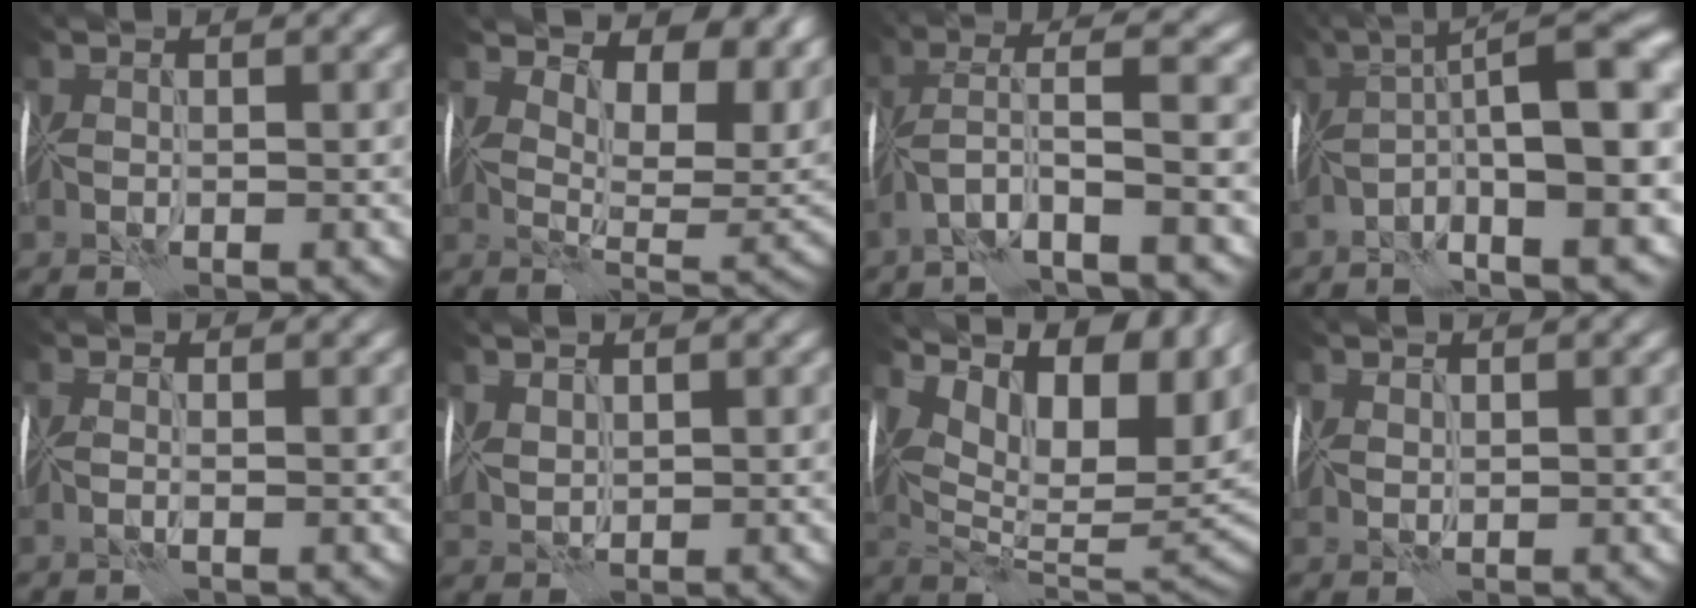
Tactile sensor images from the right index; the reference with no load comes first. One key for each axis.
{"total": 10.4, "fx": 6.1, "fy": 4.8, "fz": 6.9, "tx": -0.103, "ty": -0.003, "tz": 0.107}
{"total": 6.5, "fx": -2.5, "fy": 1.2, "fz": 5.8, "tx": -0.111, "ty": 0.022, "tz": -0.057}
{"total": 12.5, "fx": -2.5, "fy": 3.5, "fz": 11.8, "tx": -0.183, "ty": 0.028, "tz": -0.038}
{"total": 0.0}
{"total": 2.2, "fx": 1.7, "fy": 1.1, "fz": 0.7, "tx": -0.021, "ty": 0.006, "tz": 0.037}
{"total": 16.2, "fx": 7.1, "fy": 7.9, "fz": 12.2, "tx": -0.186, "ty": 0.027, "tz": 0.134}
{"total": 1.0, "fx": 0.9, "fy": 0.2, "fz": -0.4, "tx": 0.001, "ty": 0.004, "tz": 0.017}